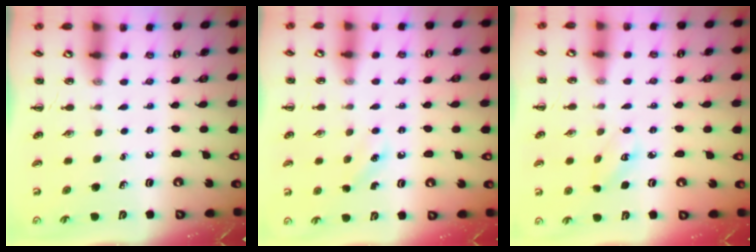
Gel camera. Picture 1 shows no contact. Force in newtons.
{"total": 5.9, "press": 5.7, "slide": 1.7}
{"total": 3.2, "press": 3.1, "slide": 0.8}